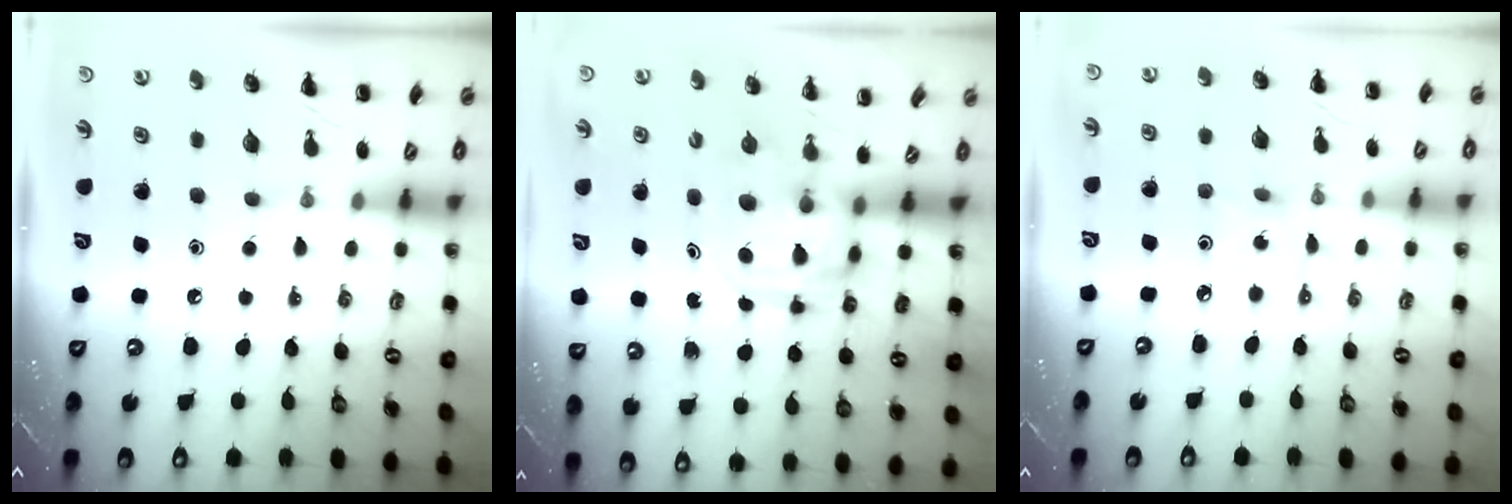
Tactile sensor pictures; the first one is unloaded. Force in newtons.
{"total": 3.0, "press": 3.0, "slide": 0.3}
{"total": 2.5, "press": 2.3, "slide": 0.9}